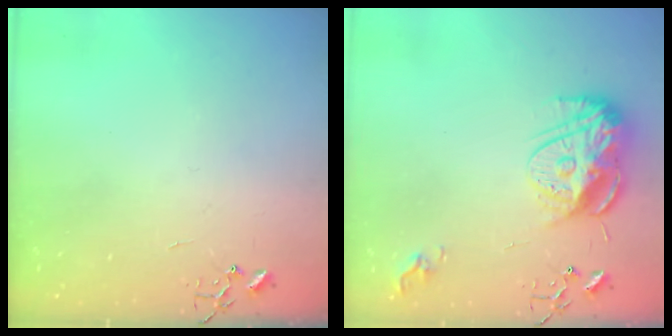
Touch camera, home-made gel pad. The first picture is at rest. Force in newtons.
{"total": 14.8, "press": 14.7, "slide": 1.4}